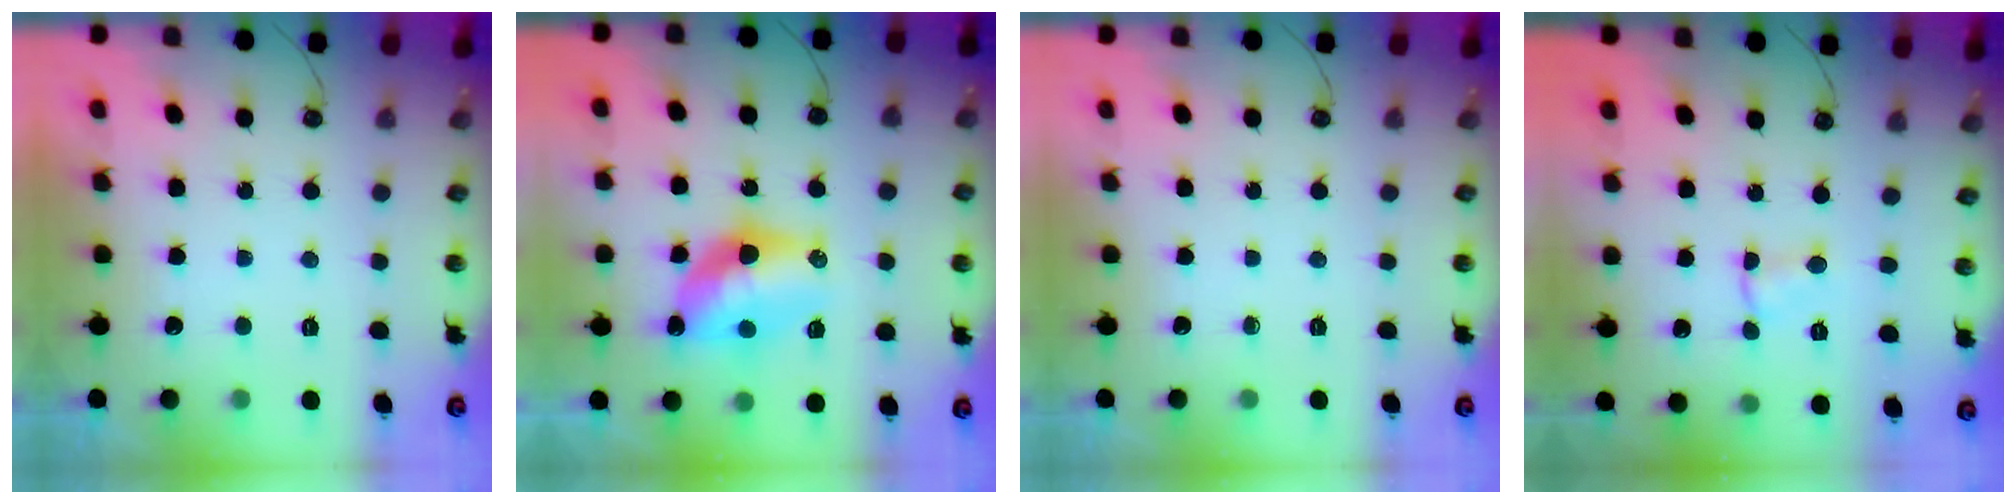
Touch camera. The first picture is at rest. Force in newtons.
{"total": 12.2, "press": 12.1, "slide": 1.2}
{"total": 0.0}
{"total": 1.0, "press": 0.9, "slide": 0.5}